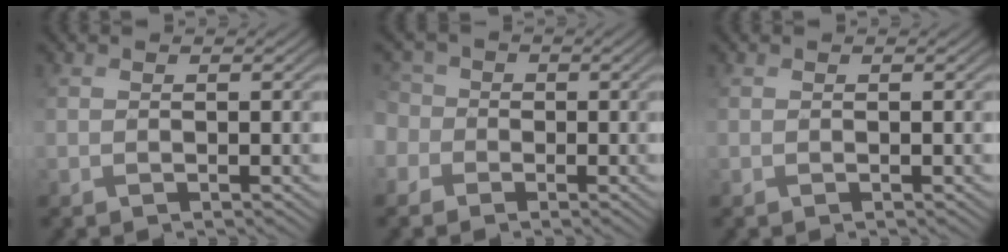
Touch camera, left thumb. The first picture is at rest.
{"total": 4.1, "force": [-1.5, 3.7, 0.8], "torque": [-0.035, -0.001, -0.045]}
{"total": 0.0}